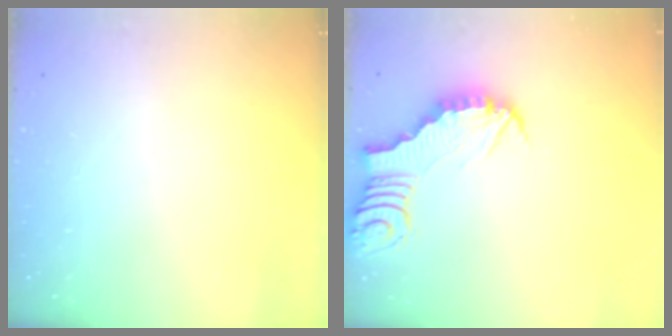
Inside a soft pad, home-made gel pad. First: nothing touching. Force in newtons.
{"total": 2.6, "press": 2.6, "slide": 0.2}